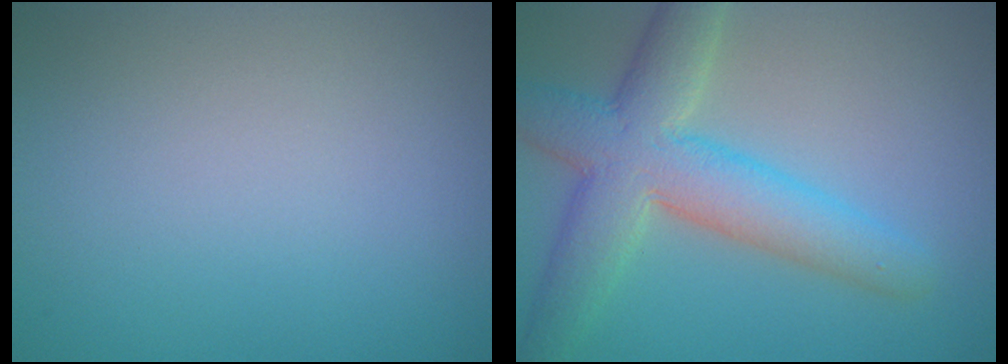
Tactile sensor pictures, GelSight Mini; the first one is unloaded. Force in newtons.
{"total": 7.6, "press": 7.6, "slide": 0.4}